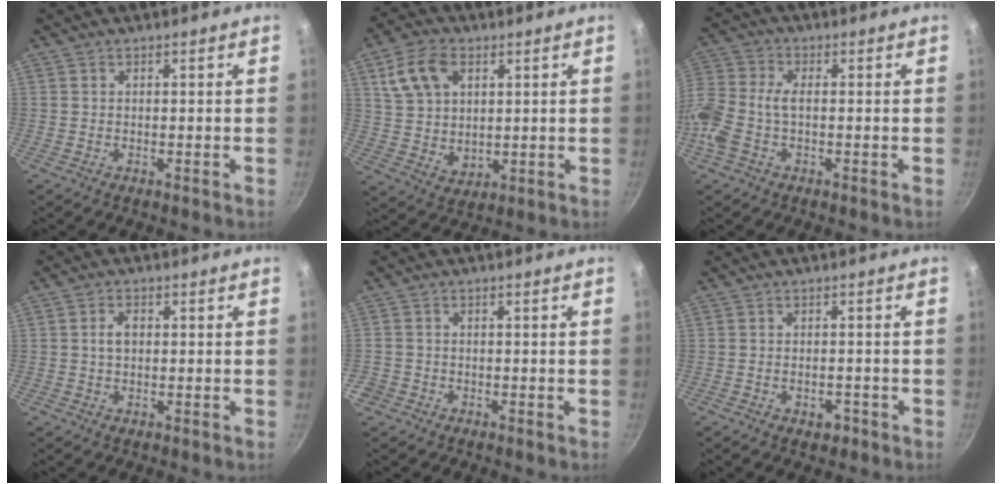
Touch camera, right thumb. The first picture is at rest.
{"total": 11.7, "force": [4.3, 8.0, 7.4], "torque": [-0.122, -0.011, 0.088]}
{"total": 10.2, "force": [-1.5, 6.3, 7.9], "torque": [-0.177, 0.021, -0.049]}
{"total": 2.8, "force": [0.2, 1.9, 2.1], "torque": [-0.028, 0.007, 0.003]}
{"total": 2.4, "force": [-1.2, 2.0, 0.5], "torque": [-0.011, 0.010, -0.022]}
{"total": 2.6, "force": [-1.4, 1.6, 1.6], "torque": [-0.016, 0.012, -0.015]}